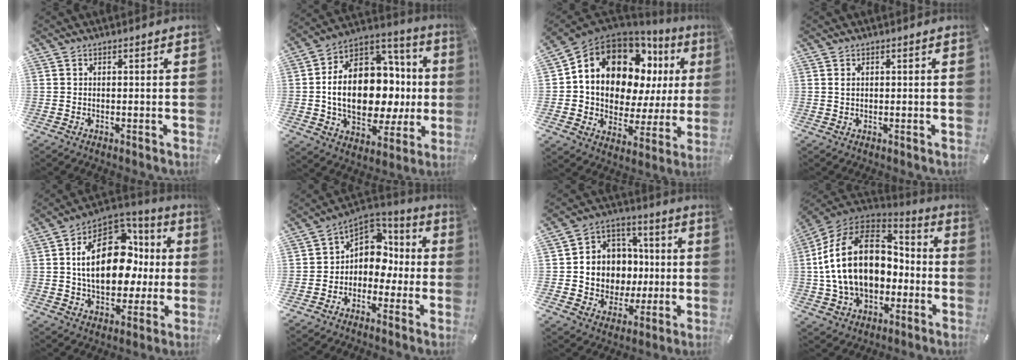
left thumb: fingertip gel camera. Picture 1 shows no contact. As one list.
[{"total": 21.1, "force": [-1.4, 15.0, 14.8], "torque": [-0.256, -0.012, -0.015]}, {"total": 15.7, "force": [8.0, 10.5, 8.4], "torque": [-0.143, -0.068, 0.137]}, {"total": 0.8, "force": [0.2, 0.5, 0.6], "torque": [-0.012, 0.002, 0.004]}, {"total": 23.3, "force": [2.8, 15.2, 17.4], "torque": [-0.289, 0.003, 0.055]}, {"total": 9.9, "force": [0.6, 8.8, 4.5], "torque": [-0.078, -0.009, 0.014]}, {"total": 11.6, "force": [-0.7, 11.4, 2.2], "torque": [-0.033, -0.006, 0.005]}, {"total": 23.2, "force": [0.5, 16.7, 16.1], "torque": [-0.325, 0.012, 0.013]}]